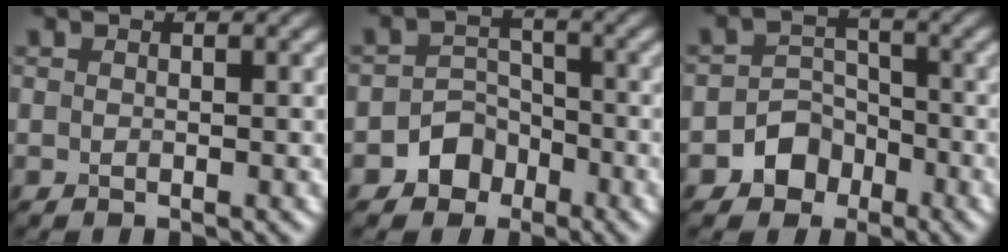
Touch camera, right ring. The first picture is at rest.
{"total": 3.6, "force": [-2.1, 2.8, 0.7], "torque": [0.017, 0.011, -0.043]}
{"total": 3.6, "force": [-2.0, 2.8, 0.9], "torque": [0.006, 0.009, -0.037]}